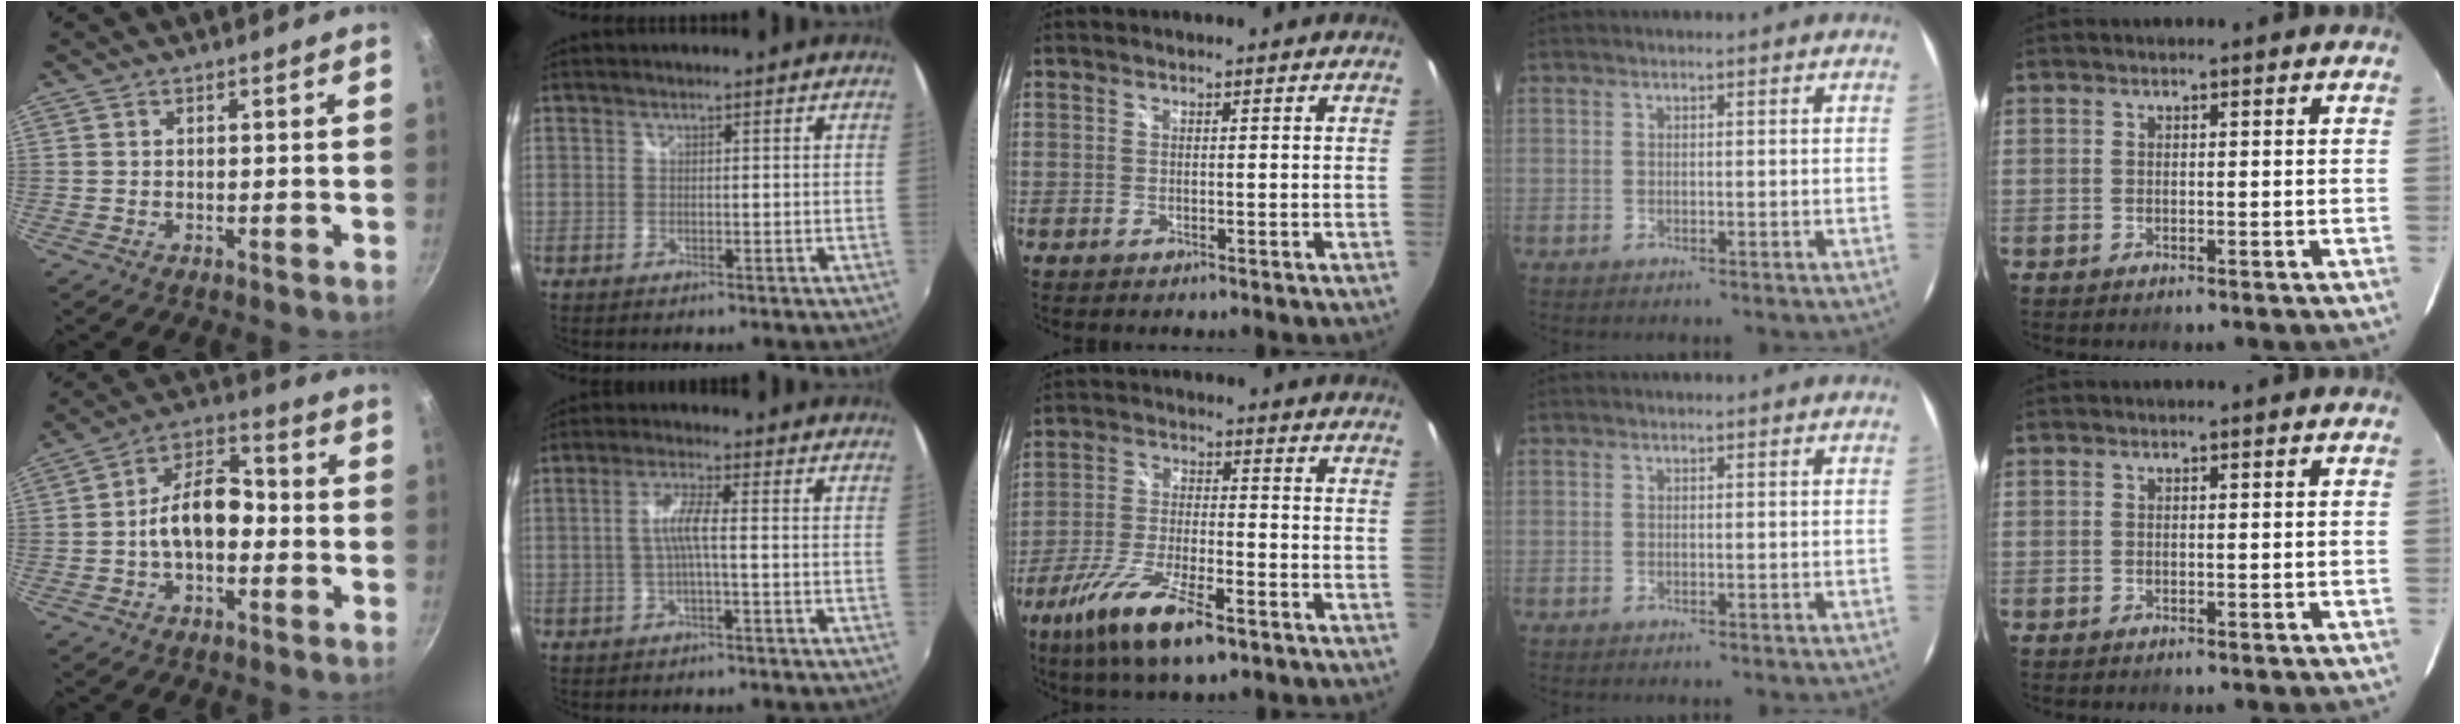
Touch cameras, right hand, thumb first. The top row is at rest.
{"thumb": {"total": 11.2, "force": [-1.5, 6.9, 8.7], "torque": [-0.114, 0.045, -0.041]}, "index": {"total": 4.0, "force": [-0.8, -0.1, 3.9], "torque": [-0.082, 0.004, -0.014]}, "middle": {"total": 13.6, "force": [-8.3, 3.5, 10.1], "torque": [-0.214, -0.030, -0.152]}}